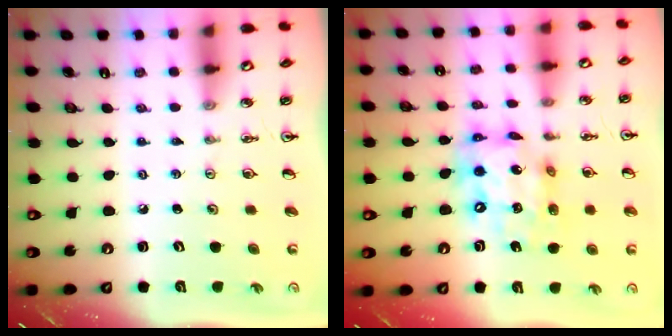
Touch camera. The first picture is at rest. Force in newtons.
{"total": 14.1, "press": 14.1, "slide": 0.9}